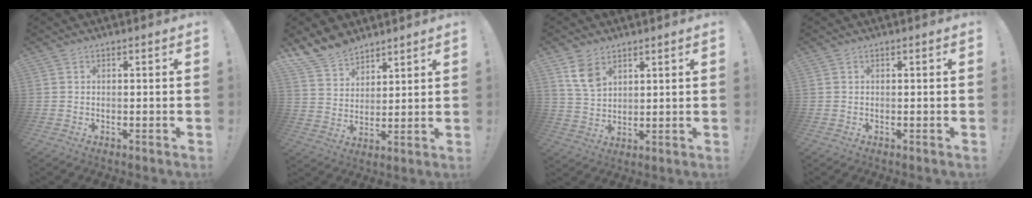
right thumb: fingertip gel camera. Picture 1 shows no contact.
{"total": 10.7, "force": [9.1, 5.2, 2.1], "torque": [-0.049, -0.066, 0.180]}
{"total": 7.5, "force": [4.5, 4.6, 3.9], "torque": [-0.064, -0.016, 0.087]}
{"total": 0.0}